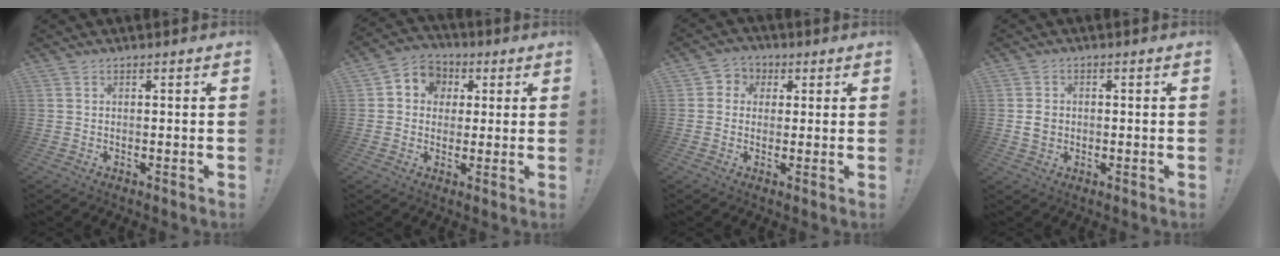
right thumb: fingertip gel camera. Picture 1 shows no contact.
{"total": 7.1, "force": [0.7, 6.8, 2.2], "torque": [-0.029, 0.002, 0.019]}
{"total": 4.5, "force": [-0.1, 4.3, 1.3], "torque": [-0.014, 0.007, -0.002]}
{"total": 3.8, "force": [-0.1, 3.2, 2.1], "torque": [-0.035, 0.003, -0.002]}